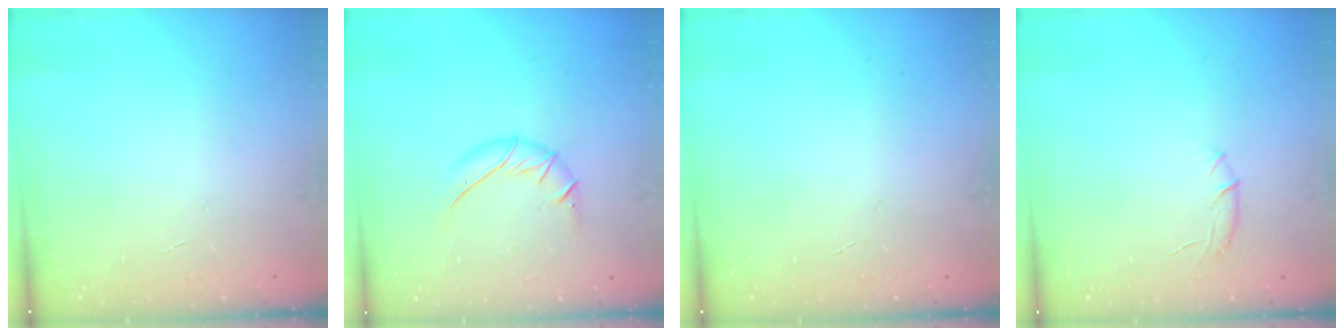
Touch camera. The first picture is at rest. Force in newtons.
{"total": 8.6, "press": 8.6, "slide": 0.7}
{"total": 0.0}
{"total": 6.5, "press": 6.3, "slide": 1.6}